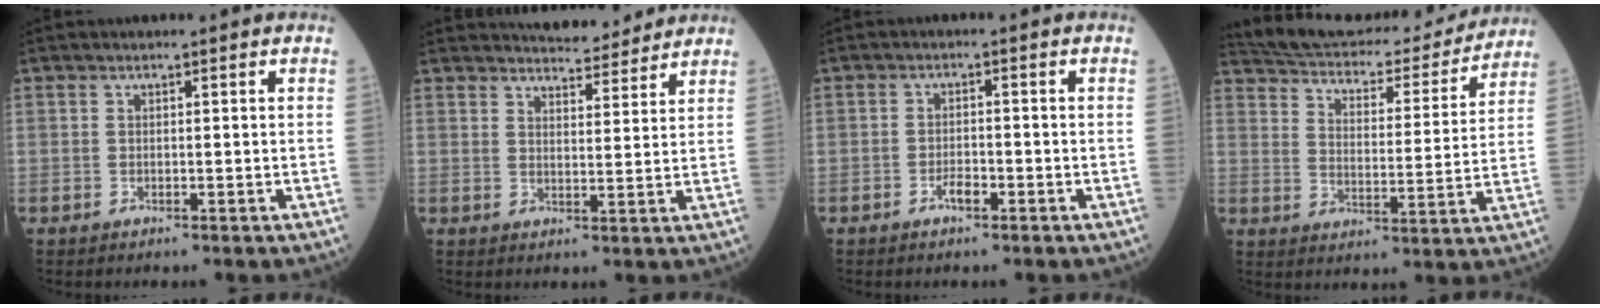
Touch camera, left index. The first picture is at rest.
{"total": 7.2, "force": [7.0, 1.3, 1.2], "torque": [-0.020, 0.003, 0.091]}
{"total": 2.0, "force": [-1.3, 0.7, 1.4], "torque": [-0.028, 0.002, -0.021]}
{"total": 20.1, "force": [19.1, 4.0, 5.0], "torque": [-0.074, -0.021, 0.255]}